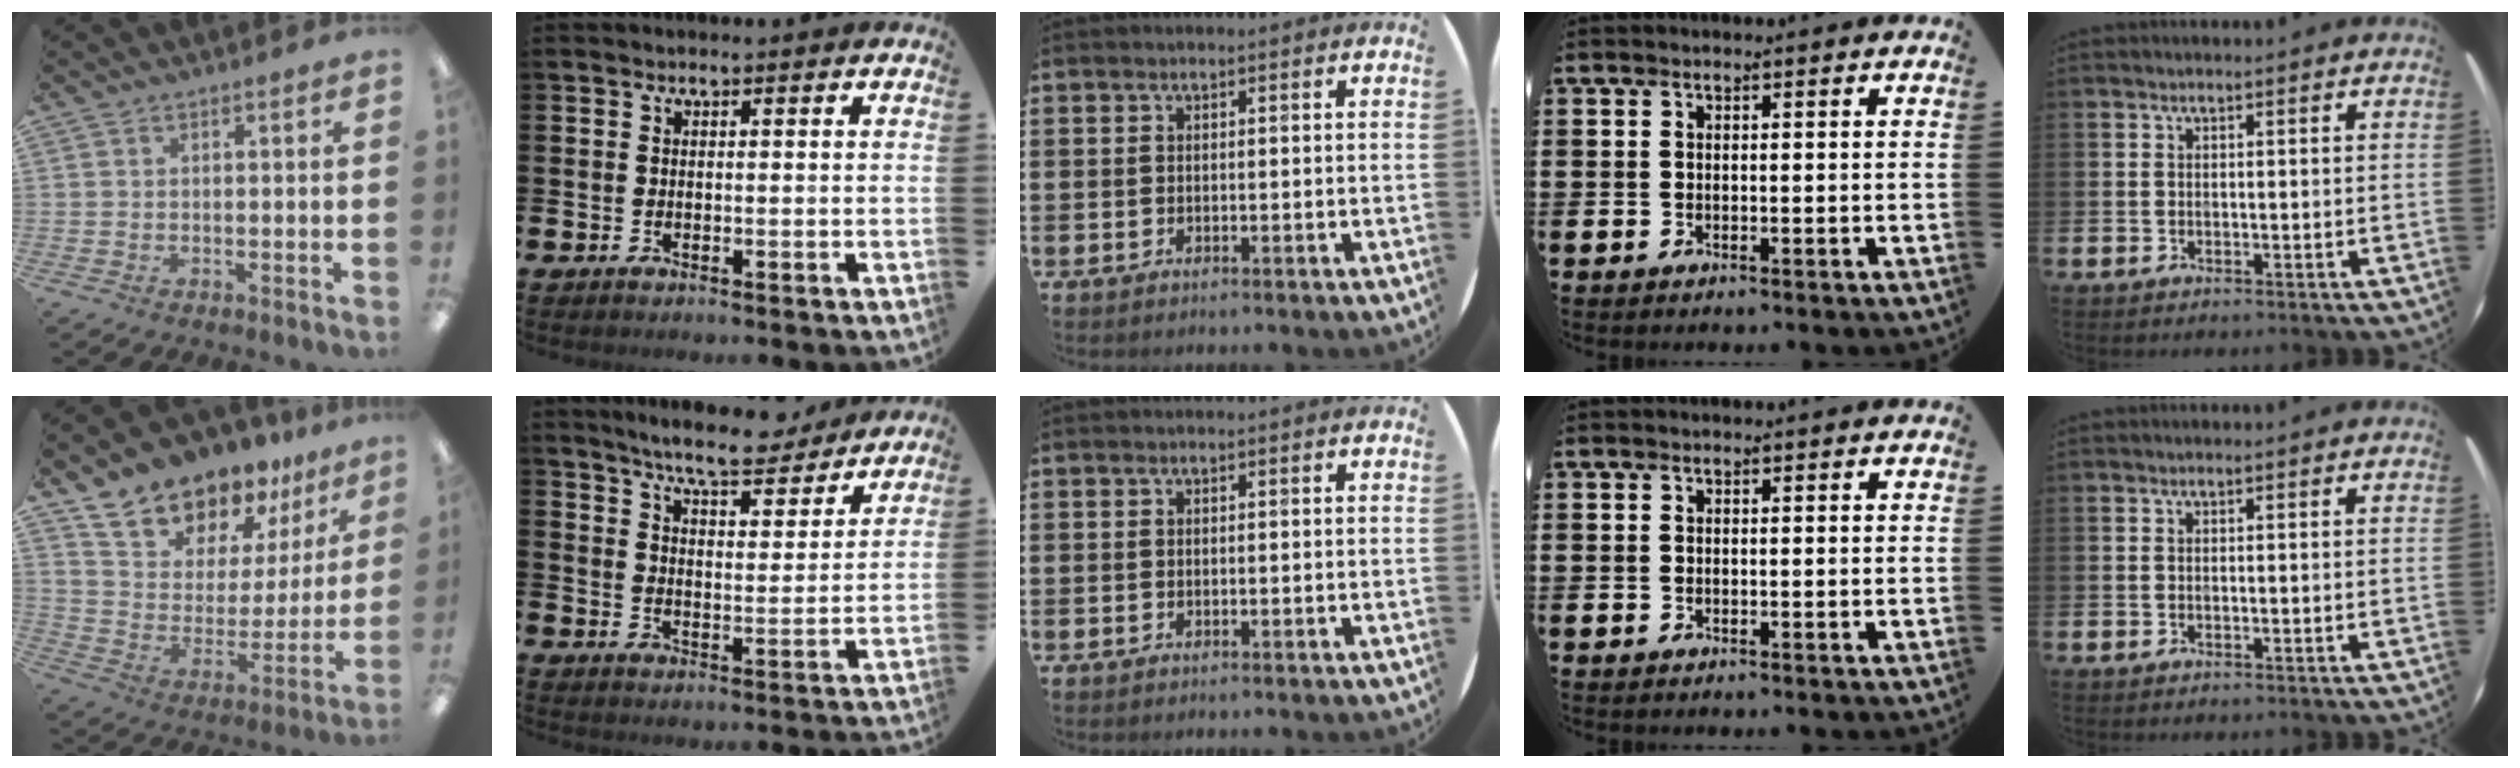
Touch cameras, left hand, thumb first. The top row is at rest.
{"thumb": {"total": 13.5, "force": [12.2, 5.5, 1.2], "torque": [-0.046, -0.112, 0.226]}, "index": {"total": 7.8, "force": [7.5, 0.8, 2.3], "torque": [-0.059, -0.044, 0.131]}}